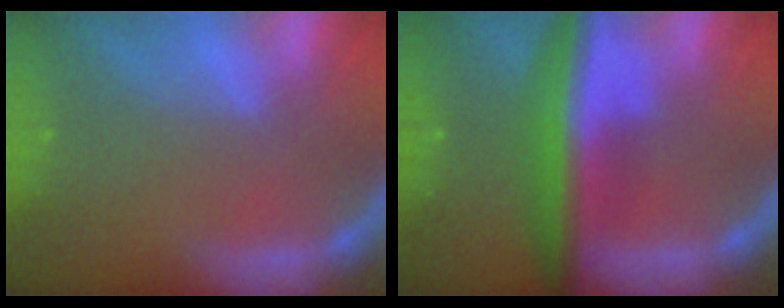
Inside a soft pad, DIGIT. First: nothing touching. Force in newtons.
{"total": 8.0}